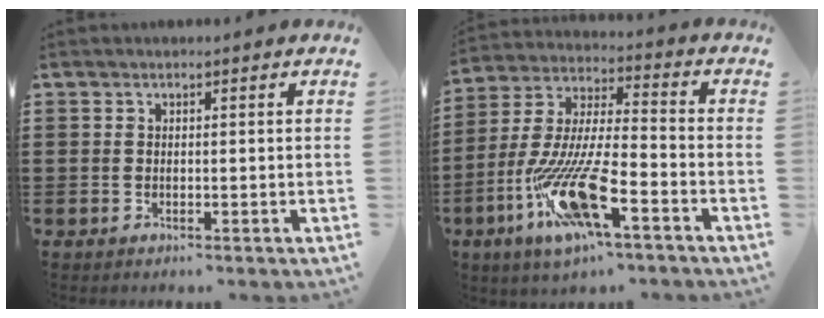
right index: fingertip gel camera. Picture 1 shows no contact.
{"total": 15.1, "force": [-8.8, 3.0, 11.9], "torque": [-0.246, -0.001, -0.163]}